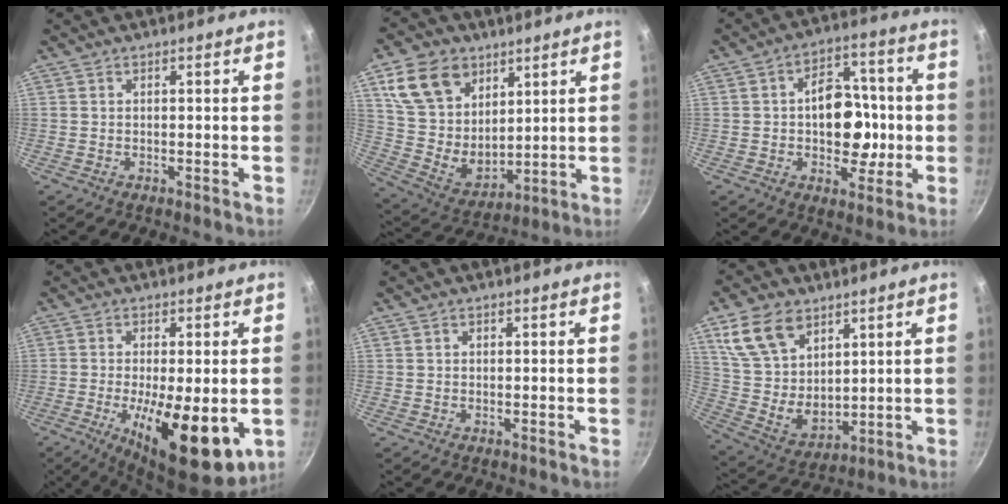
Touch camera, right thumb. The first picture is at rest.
{"total": 16.7, "force": [8.2, 11.8, 8.5], "torque": [-0.125, -0.034, 0.168]}
{"total": 13.5, "force": [-0.7, 8.9, 10.2], "torque": [-0.102, 0.029, -0.008]}
{"total": 17.5, "force": [-4.7, 6.3, 15.6], "torque": [-0.219, -0.025, -0.051]}
{"total": 0.6, "force": [0.2, 0.5, 0.3], "torque": [0.000, 0.000, 0.003]}
{"total": 14.8, "force": [7.8, 9.5, 8.2], "torque": [-0.126, -0.037, 0.168]}